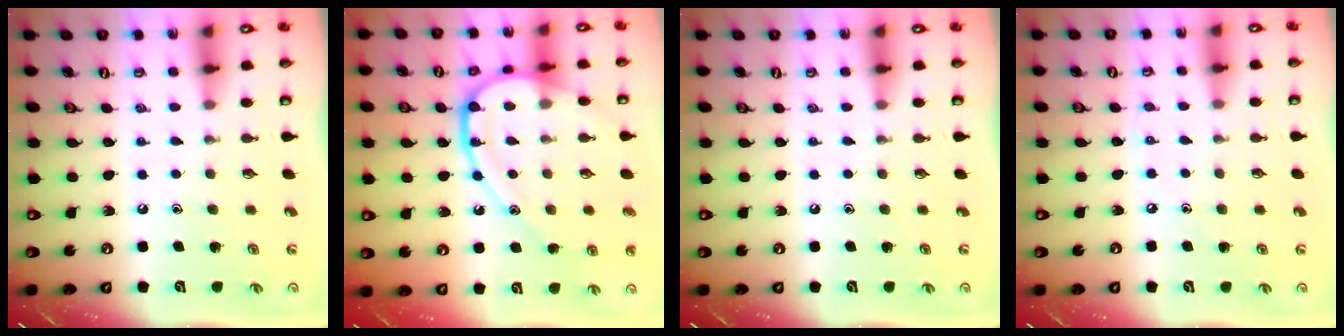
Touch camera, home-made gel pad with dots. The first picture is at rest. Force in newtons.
{"total": 15.3, "press": 15.2, "slide": 1.6}
{"total": 0.0}
{"total": 2.8, "press": 2.8, "slide": 0.3}